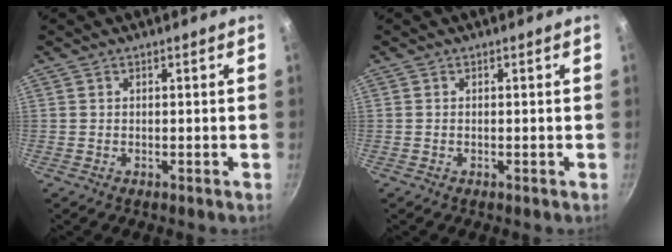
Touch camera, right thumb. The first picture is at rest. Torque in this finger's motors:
{"motor_torque": [-0.11, -0.04, -0.07, -0.03, -0.02]}